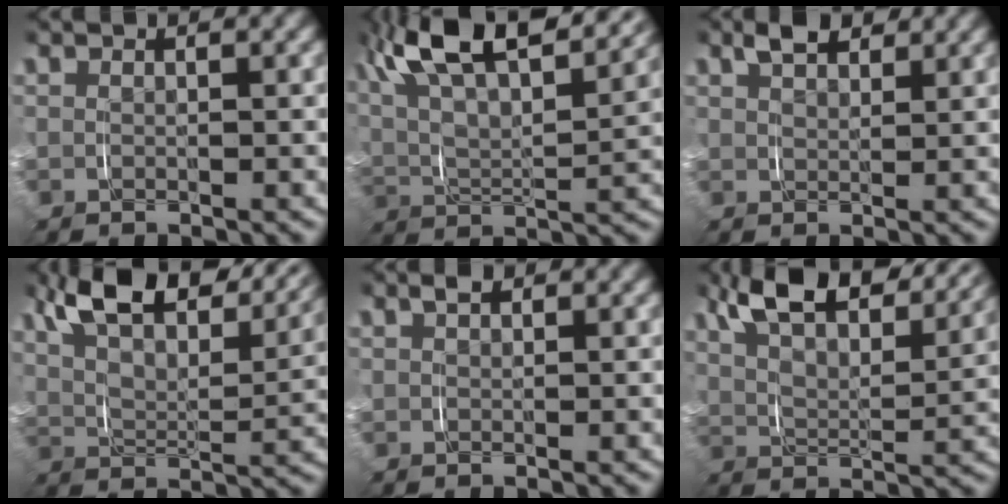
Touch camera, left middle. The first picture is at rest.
{"total": 12.1, "force": [7.1, 5.4, 8.2], "torque": [-0.158, 0.014, 0.105]}
{"total": 2.1, "force": [1.8, 0.7, 0.8], "torque": [-0.011, 0.000, 0.033]}
{"total": 10.9, "force": [7.9, 4.1, 6.2], "torque": [-0.107, 0.023, 0.115]}
{"total": 0.8, "force": [0.6, 0.4, 0.4], "torque": [-0.008, 0.002, 0.011]}
{"total": 9.1, "force": [6.9, 3.3, 5.0], "torque": [-0.090, 0.015, 0.102]}